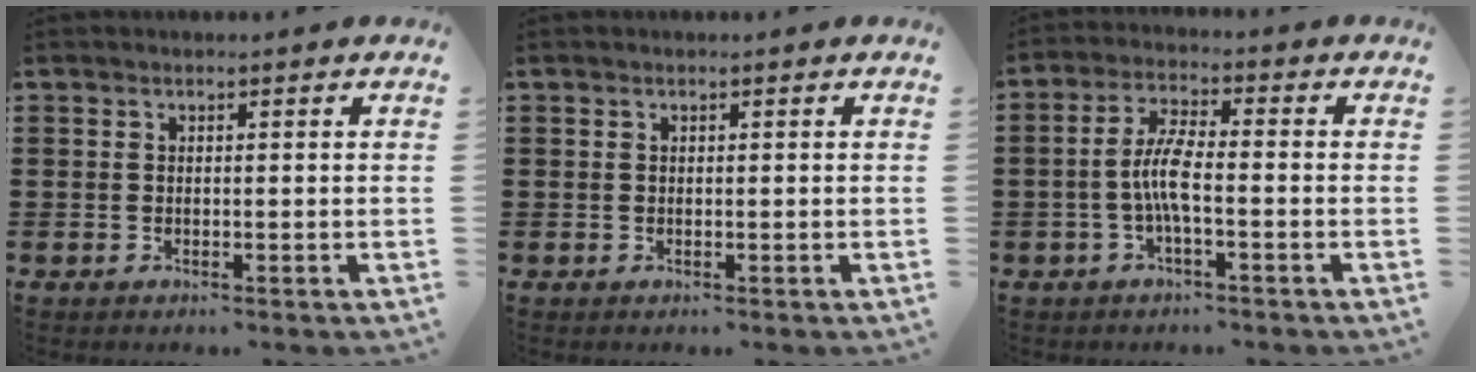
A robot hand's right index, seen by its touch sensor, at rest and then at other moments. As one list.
[{"total": 0.0}, {"total": 5.8, "force": [-1.4, 1.4, 5.5], "torque": [-0.126, -0.004, -0.035]}]